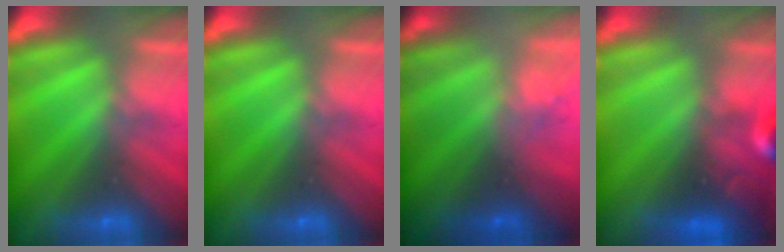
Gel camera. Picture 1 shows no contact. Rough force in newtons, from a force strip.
{"total": 0.0}
{"total": 7.2}
{"total": 8.4}